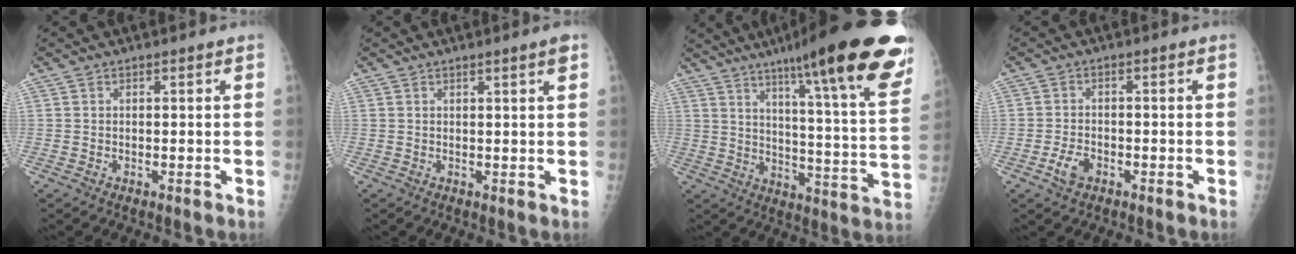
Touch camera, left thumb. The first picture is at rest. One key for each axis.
{"total": 2.1, "fx": 1.2, "fy": -0.2, "fz": 1.6, "tx": -0.025, "ty": -0.006, "tz": 0.018}
{"total": 27.8, "fx": 17.9, "fy": 3.2, "fz": 21.1, "tx": -0.280, "ty": -0.073, "tz": 0.250}
{"total": 3.4, "fx": -1.8, "fy": 2.1, "fz": 2.1, "tx": -0.038, "ty": 0.009, "tz": -0.031}